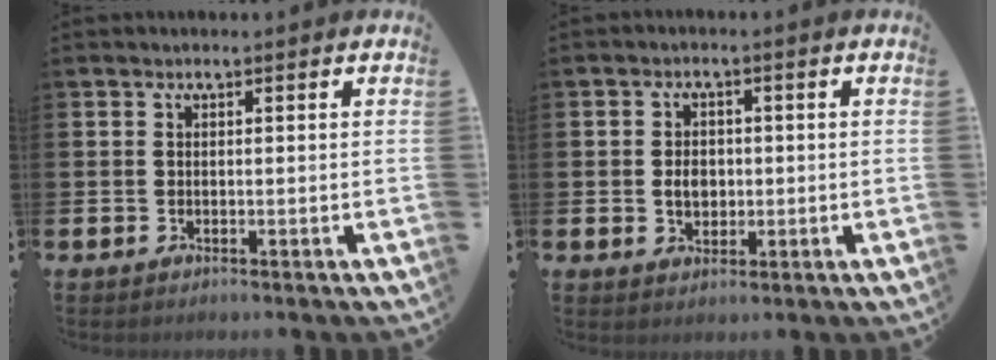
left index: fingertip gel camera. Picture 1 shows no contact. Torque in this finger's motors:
{"motor_torque": [0.30, -0.12, 0.12, 0.09]}